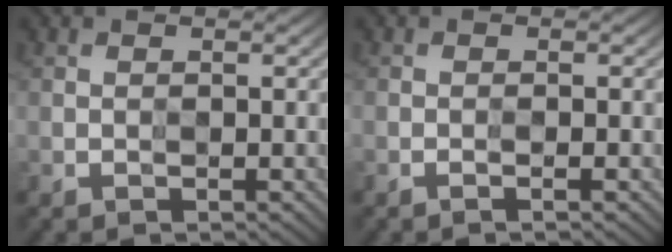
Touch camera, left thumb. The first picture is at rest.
{"total": 0.7, "force": [-0.6, -0.4, 0.2], "torque": [-0.005, -0.003, -0.015]}